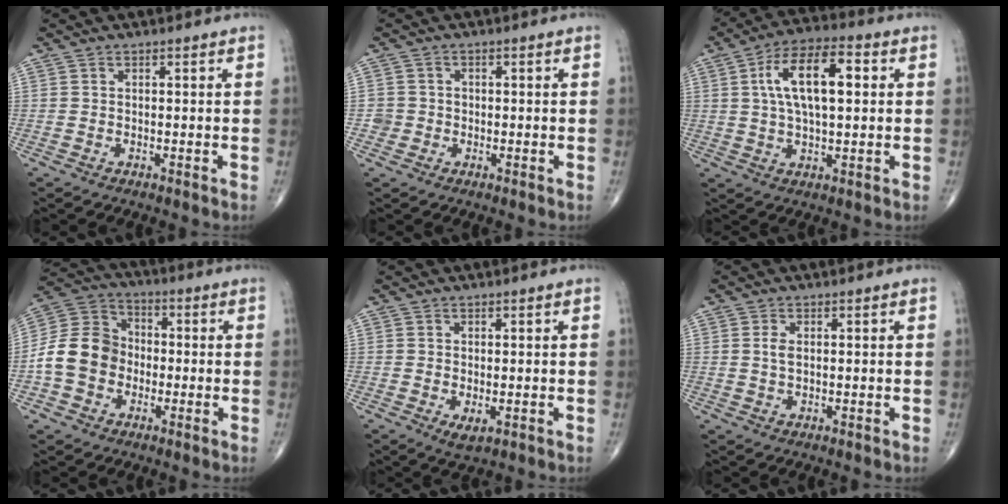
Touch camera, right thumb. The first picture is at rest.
{"total": 2.3, "force": [-0.5, 2.2, 0.0], "torque": [0.018, 0.009, -0.013]}
{"total": 13.2, "force": [2.7, 5.8, 11.5], "torque": [-0.199, 0.016, 0.041]}
{"total": 11.8, "force": [-2.3, 9.8, 6.0], "torque": [-0.102, 0.039, -0.053]}
{"total": 2.5, "force": [-0.6, 1.2, 2.0], "torque": [-0.033, -0.007, -0.004]}
{"total": 2.0, "force": [0.3, 1.0, 1.6], "torque": [-0.037, -0.002, 0.007]}